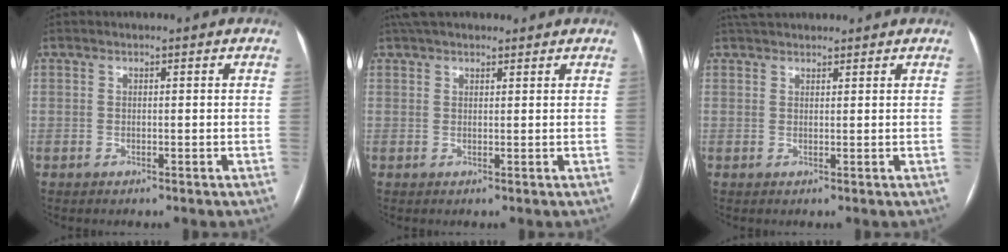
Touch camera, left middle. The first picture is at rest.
{"total": 6.5, "force": [5.5, 2.1, 2.8], "torque": [-0.038, 0.041, 0.091]}
{"total": 5.6, "force": [5.1, 1.5, 1.9], "torque": [-0.026, 0.041, 0.081]}